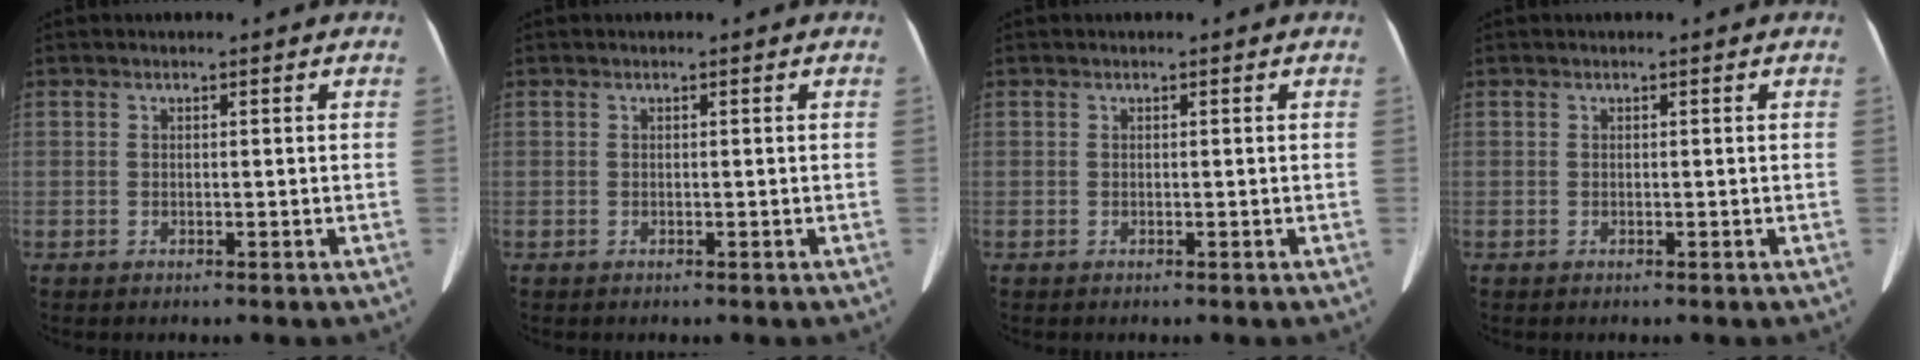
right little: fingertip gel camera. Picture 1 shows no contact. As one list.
[{"total": 0.0}, {"total": 0.0}, {"total": 0.0}]